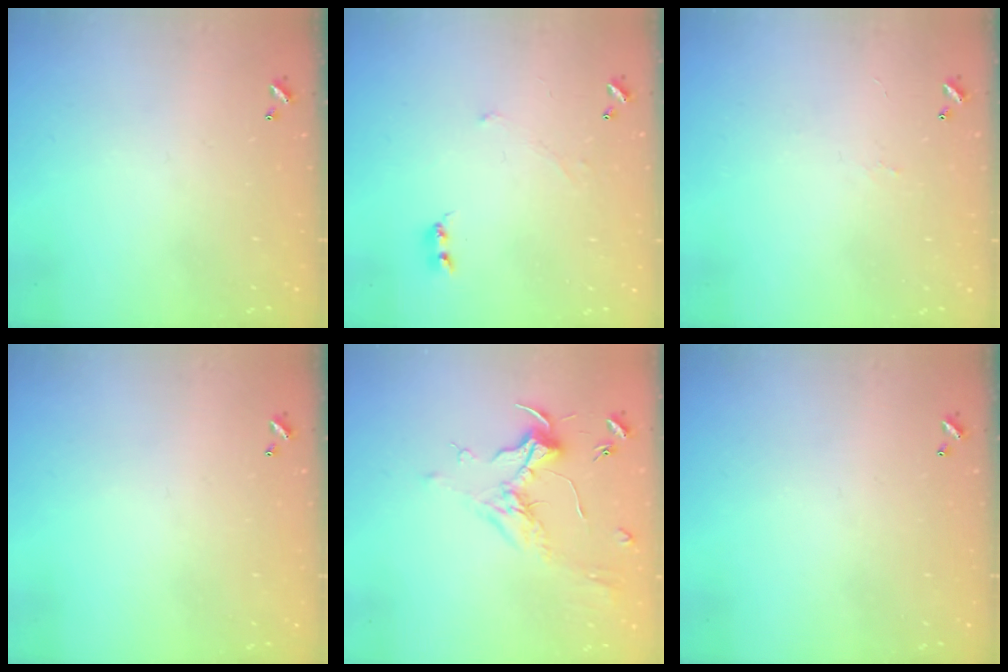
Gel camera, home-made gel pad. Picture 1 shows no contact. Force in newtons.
{"total": 0.0}
{"total": 3.2, "press": 3.2, "slide": 0.5}
{"total": 0.0}
{"total": 2.0, "press": 1.9, "slide": 0.6}
{"total": 0.0}